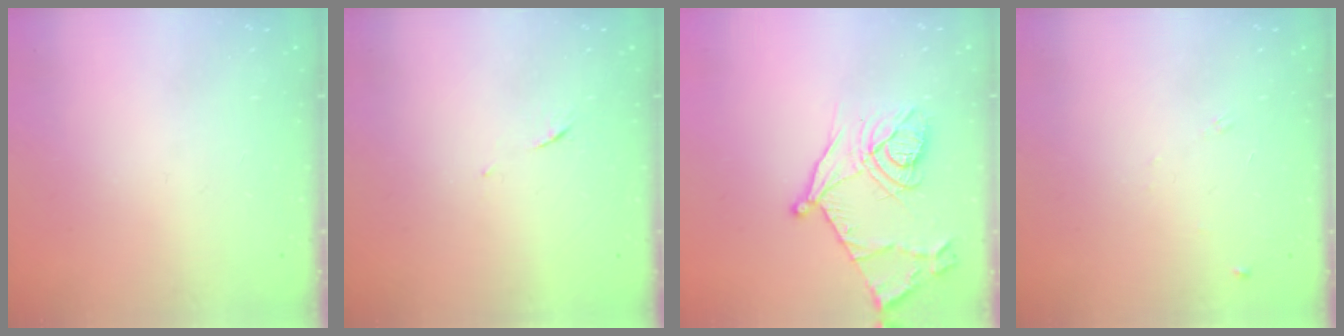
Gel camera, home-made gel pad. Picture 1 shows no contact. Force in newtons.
{"total": 5.1, "press": 5.1, "slide": 0.4}
{"total": 16.2, "press": 16.2, "slide": 1.4}
{"total": 5.7, "press": 5.6, "slide": 0.7}